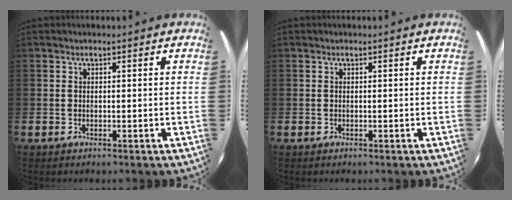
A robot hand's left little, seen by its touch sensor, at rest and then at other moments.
{"total": 0.0}